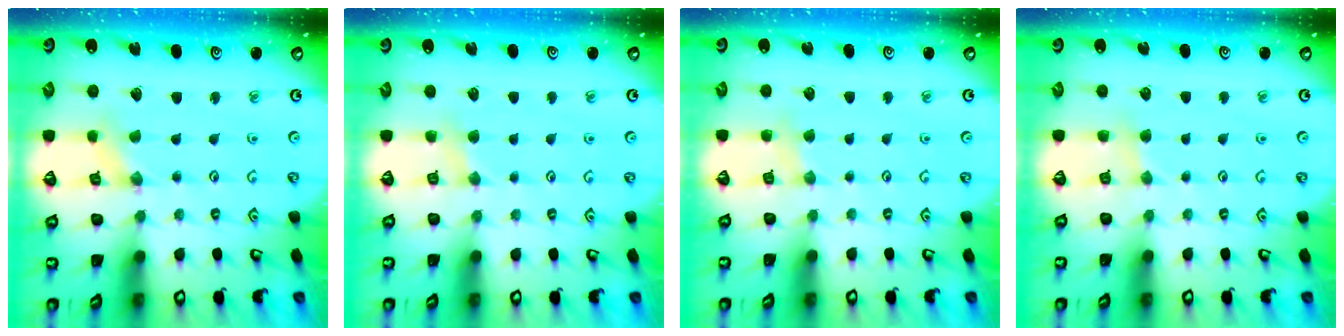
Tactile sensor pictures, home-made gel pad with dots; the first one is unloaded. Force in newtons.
{"total": 3.2, "press": 3.2, "slide": 0.5}
{"total": 2.4, "press": 2.4, "slide": 0.4}
{"total": 3.2, "press": 3.1, "slide": 0.5}